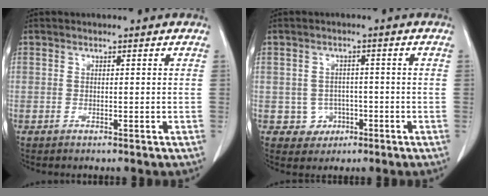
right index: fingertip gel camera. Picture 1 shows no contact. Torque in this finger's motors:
{"motor_torque": [-0.18, -0.03, -0.50, -0.21]}